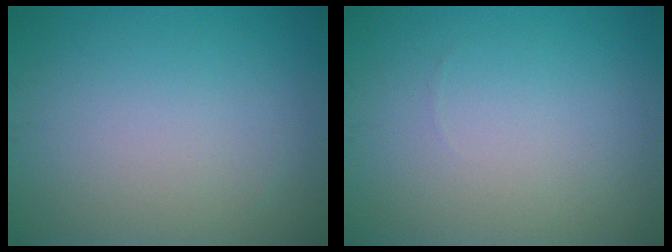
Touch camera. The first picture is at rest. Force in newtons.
{"total": 0.0}